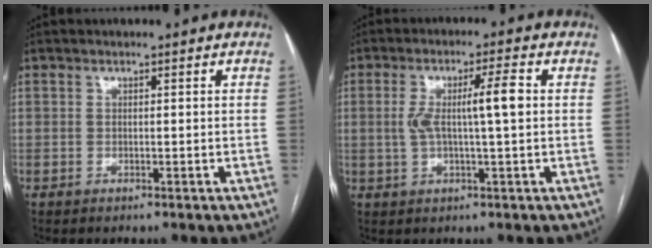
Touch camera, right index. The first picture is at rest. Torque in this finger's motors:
{"motor_torque": [0.22, 0.07, 0.19, 0.08]}